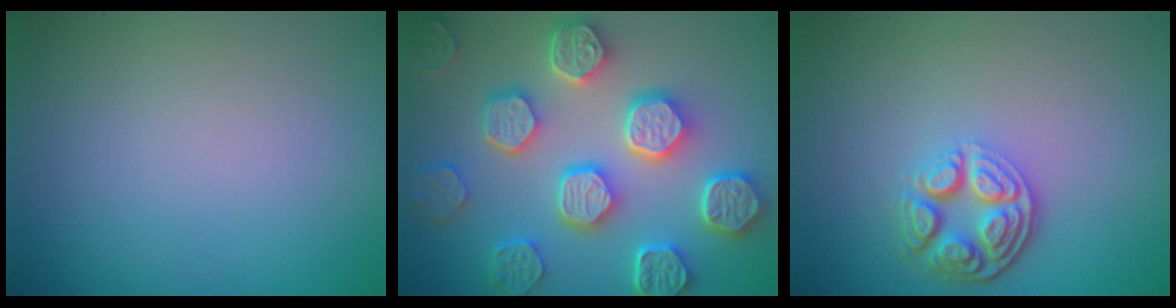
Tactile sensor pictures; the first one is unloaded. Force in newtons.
{"total": 8.0, "press": 6.7, "slide": 4.4}
{"total": 4.5, "press": 3.4, "slide": 2.9}